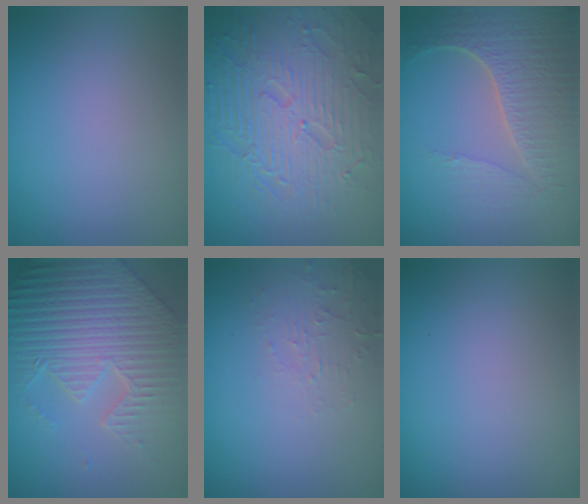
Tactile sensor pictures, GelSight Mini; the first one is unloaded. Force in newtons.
{"total": 8.4, "press": 6.0, "slide": 5.9}
{"total": 5.1, "press": 4.4, "slide": 2.6}
{"total": 8.9, "press": 6.3, "slide": 6.2}
{"total": 1.9, "press": 1.9, "slide": 0.3}
{"total": 0.0}